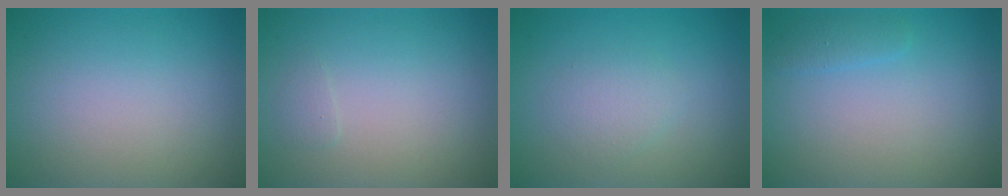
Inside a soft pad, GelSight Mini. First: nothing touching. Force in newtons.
{"total": 0.5, "press": 0.5, "slide": 0.0}
{"total": 1.7, "press": 1.7, "slide": 0.0}
{"total": 1.1, "press": 1.1, "slide": 0.1}